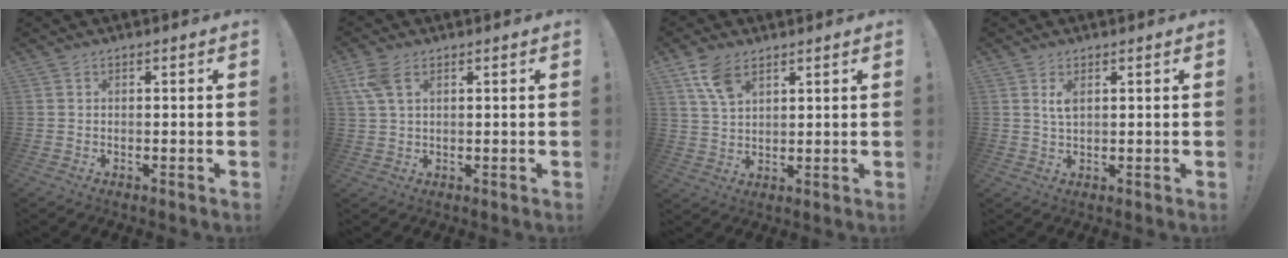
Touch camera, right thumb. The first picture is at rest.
{"total": 6.1, "force": [2.8, 2.8, 4.7], "torque": [-0.105, -0.005, 0.053]}
{"total": 7.8, "force": [4.8, 4.0, 4.8], "torque": [-0.079, -0.020, 0.090]}
{"total": 3.1, "force": [1.2, 1.3, 2.6], "torque": [-0.041, -0.002, 0.018]}